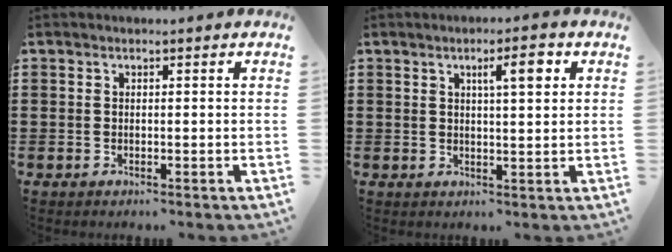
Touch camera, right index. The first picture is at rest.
{"total": 4.2, "force": [1.6, 1.0, 3.8], "torque": [-0.055, -0.001, 0.018]}